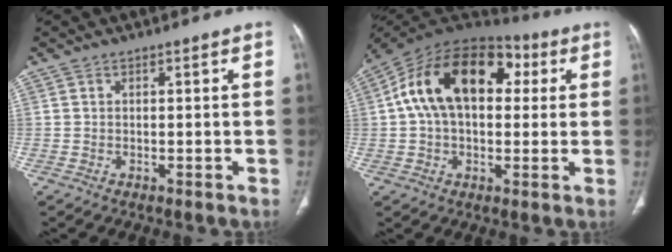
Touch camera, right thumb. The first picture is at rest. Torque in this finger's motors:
{"motor_torque": [2.32, 2.68, 0.61, -0.32, 0.32]}